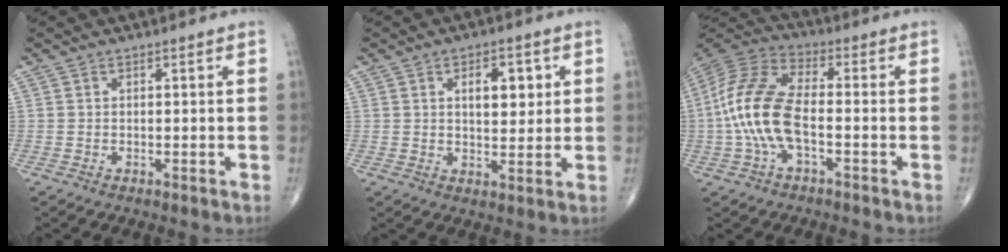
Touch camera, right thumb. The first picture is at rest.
{"total": 7.1, "force": [2.1, 3.8, 5.6], "torque": [-0.060, -0.009, 0.034]}
{"total": 14.1, "force": [-2.4, 6.4, 12.4], "torque": [-0.275, 0.034, -0.052]}